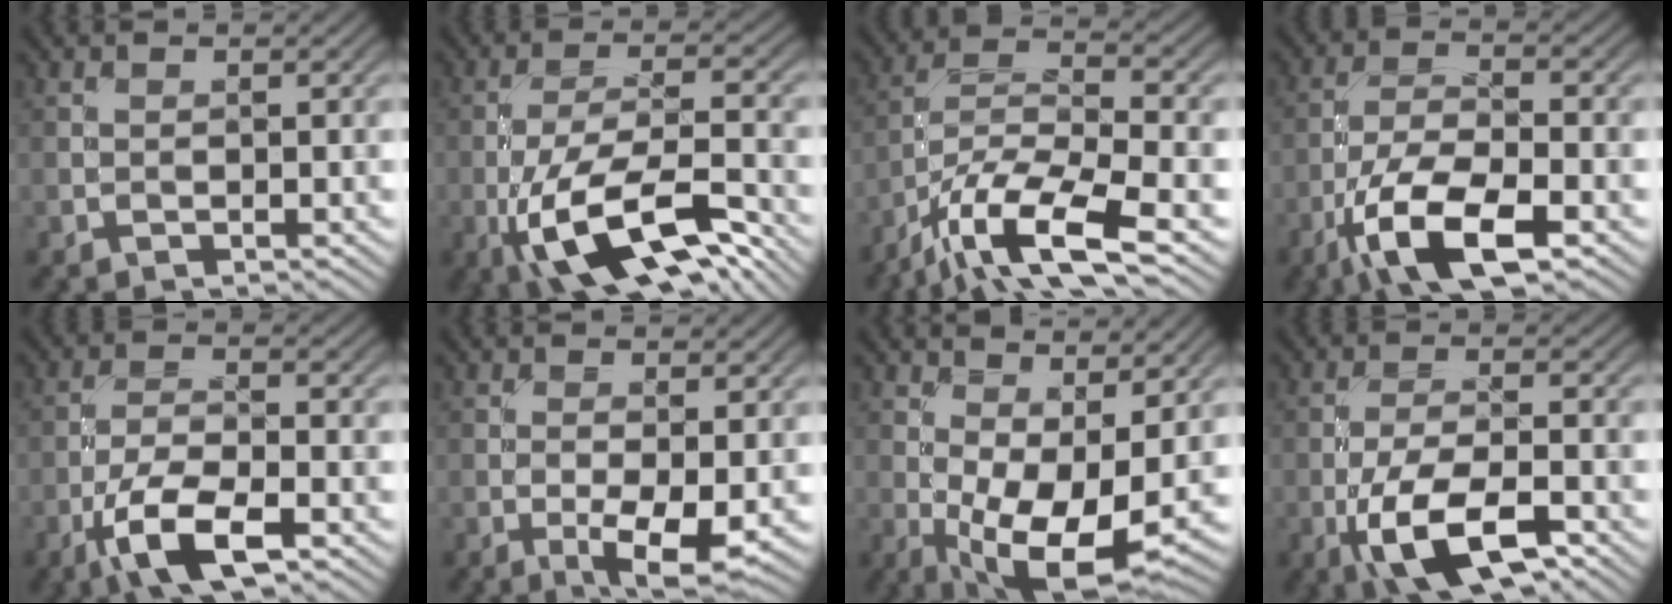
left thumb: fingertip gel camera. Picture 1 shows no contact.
{"total": 13.3, "force": [-6.4, 4.7, 10.6], "torque": [-0.207, -0.009, -0.120]}
{"total": 13.2, "force": [-8.2, 3.8, 9.6], "torque": [-0.189, -0.008, -0.163]}
{"total": 10.7, "force": [-5.7, 3.8, 8.3], "torque": [-0.164, -0.008, -0.115]}
{"total": 8.0, "force": [-4.4, 2.6, 6.2], "torque": [-0.123, 0.002, -0.090]}
{"total": 4.8, "force": [-1.5, 1.5, 4.3], "torque": [-0.076, -0.005, -0.023]}
{"total": 10.4, "force": [0.1, 4.3, 9.5], "torque": [-0.172, -0.007, 0.008]}
{"total": 9.9, "force": [-4.8, 3.7, 7.8], "torque": [-0.150, -0.002, -0.091]}